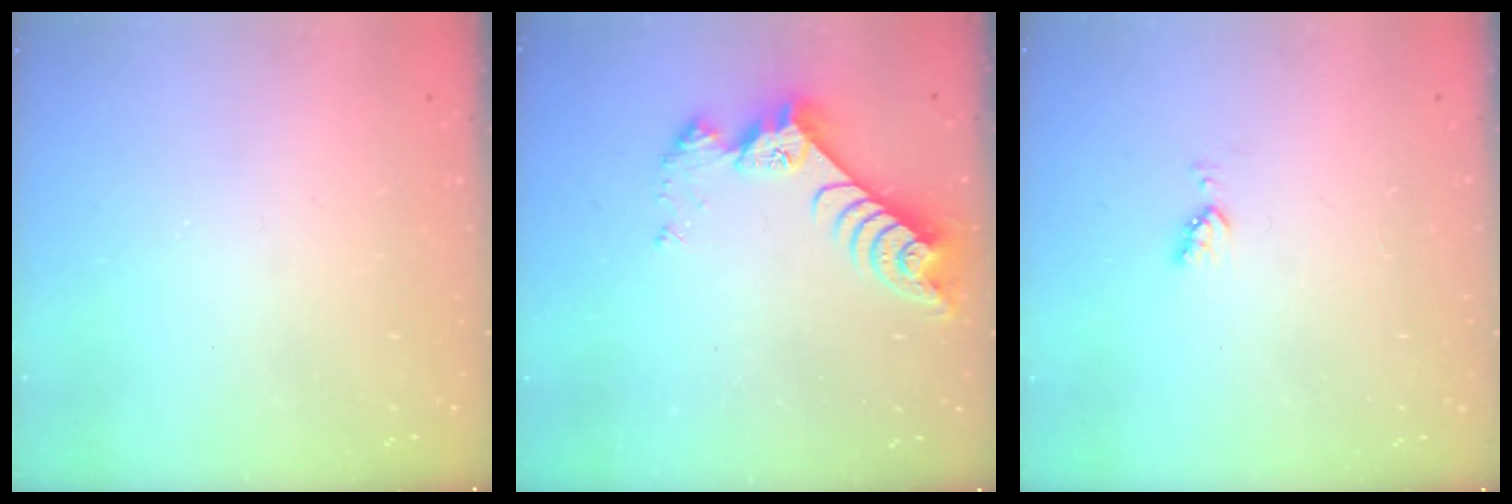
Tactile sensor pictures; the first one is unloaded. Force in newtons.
{"total": 9.4, "press": 9.3, "slide": 0.8}
{"total": 3.5, "press": 3.4, "slide": 0.9}